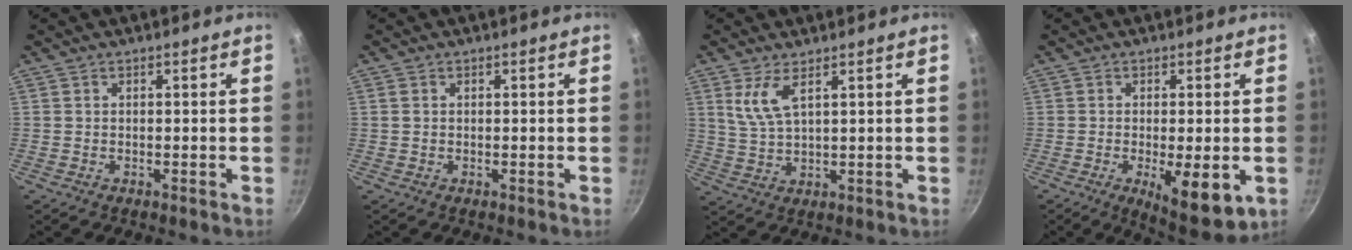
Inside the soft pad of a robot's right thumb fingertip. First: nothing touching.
{"total": 1.0, "force": [0.2, 0.7, 0.7], "torque": [-0.017, 0.001, 0.007]}
{"total": 5.4, "force": [2.7, 1.7, 4.4], "torque": [-0.097, -0.012, 0.067]}
{"total": 10.5, "force": [-3.0, 3.5, 9.4], "torque": [-0.131, -0.020, -0.036]}